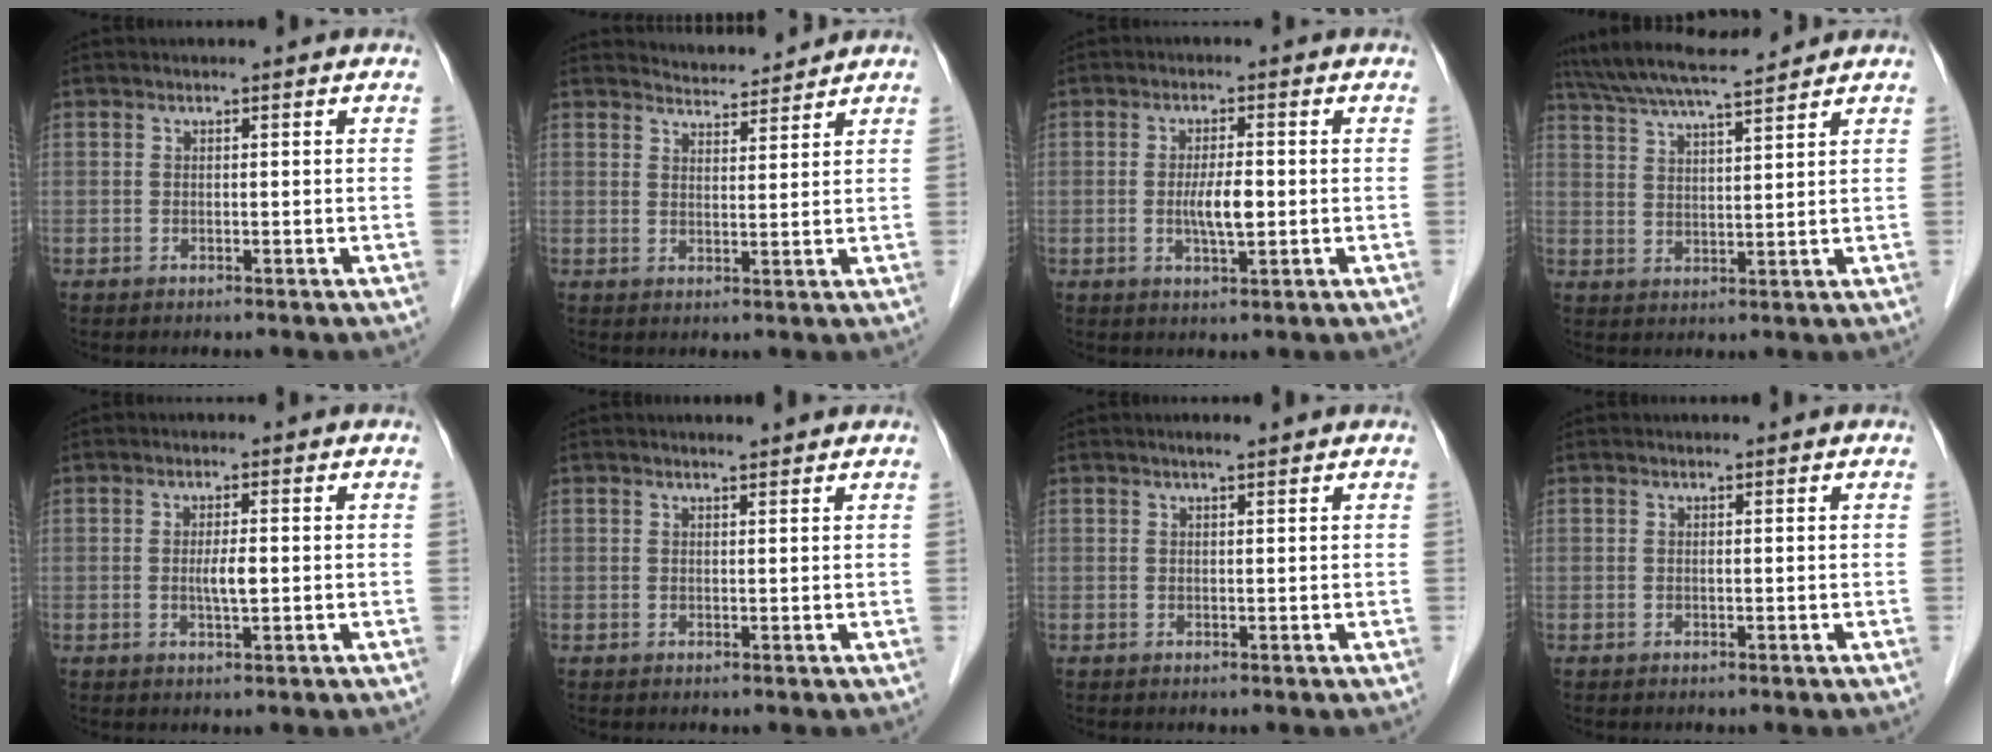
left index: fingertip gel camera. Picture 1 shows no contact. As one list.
[{"total": 4.2, "force": [4.2, 0.2, -0.3], "torque": [-0.007, 0.008, 0.067]}, {"total": 4.1, "force": [-0.4, 0.8, 4.0], "torque": [-0.079, -0.004, -0.006]}, {"total": 11.0, "force": [9.9, 0.3, 4.8], "torque": [-0.089, 0.027, 0.158]}, {"total": 2.4, "force": [-0.1, 0.3, 2.4], "torque": [-0.047, -0.002, -0.001]}, {"total": 1.8, "force": [1.6, 0.1, 0.7], "torque": [-0.014, 0.007, 0.026]}, {"total": 1.8, "force": [1.4, 0.1, 1.2], "torque": [-0.020, 0.009, 0.021]}, {"total": 0.0}]